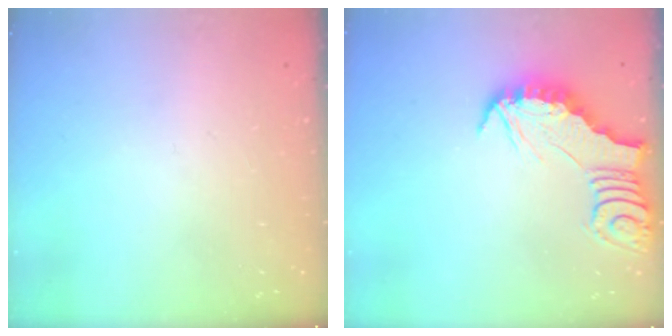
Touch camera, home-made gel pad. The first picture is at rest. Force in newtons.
{"total": 2.9, "press": 2.8, "slide": 0.3}